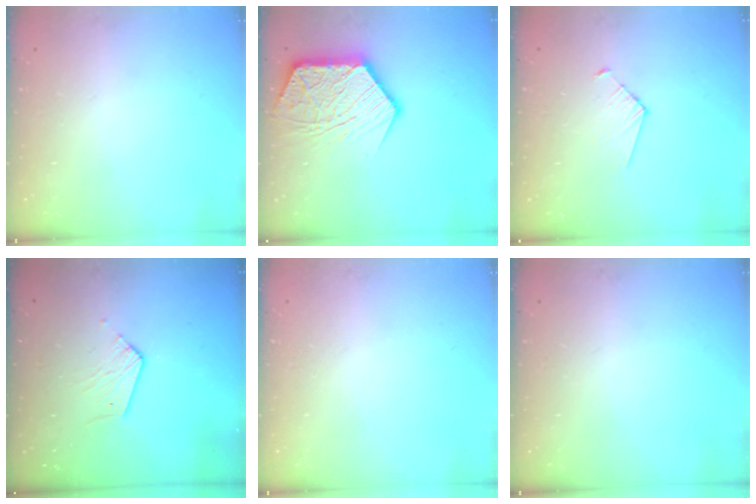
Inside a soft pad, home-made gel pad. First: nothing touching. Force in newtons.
{"total": 16.0, "press": 16.0, "slide": 1.3}
{"total": 4.3, "press": 4.3, "slide": 0.3}
{"total": 5.1, "press": 5.1, "slide": 0.3}
{"total": 0.0}
{"total": 0.0}